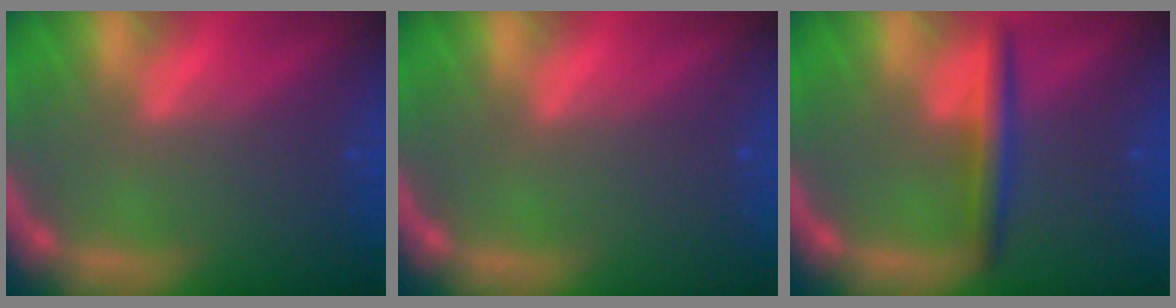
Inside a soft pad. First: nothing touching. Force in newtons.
{"total": 0.0}
{"total": 3.0}